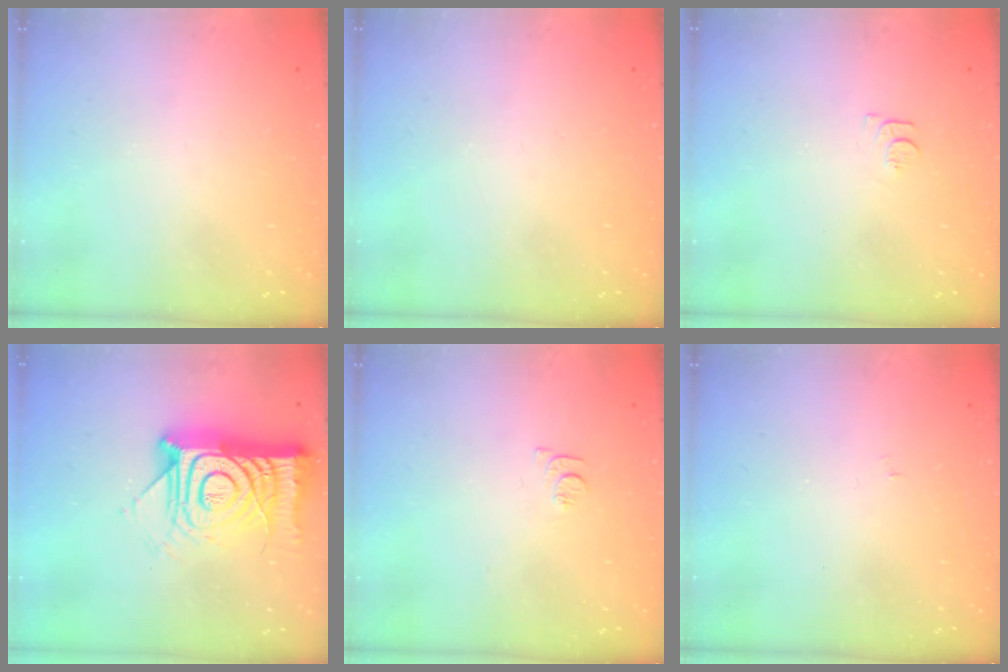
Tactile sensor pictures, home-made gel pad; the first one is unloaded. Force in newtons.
{"total": 0.0}
{"total": 3.7, "press": 3.6, "slide": 0.6}
{"total": 18.3, "press": 18.2, "slide": 1.5}
{"total": 5.5, "press": 5.5, "slide": 0.5}
{"total": 3.0, "press": 3.0, "slide": 0.3}